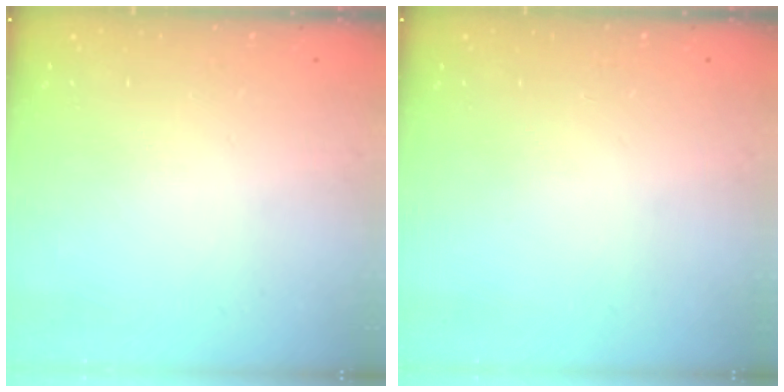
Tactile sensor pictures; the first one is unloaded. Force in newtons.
{"total": 0.0}